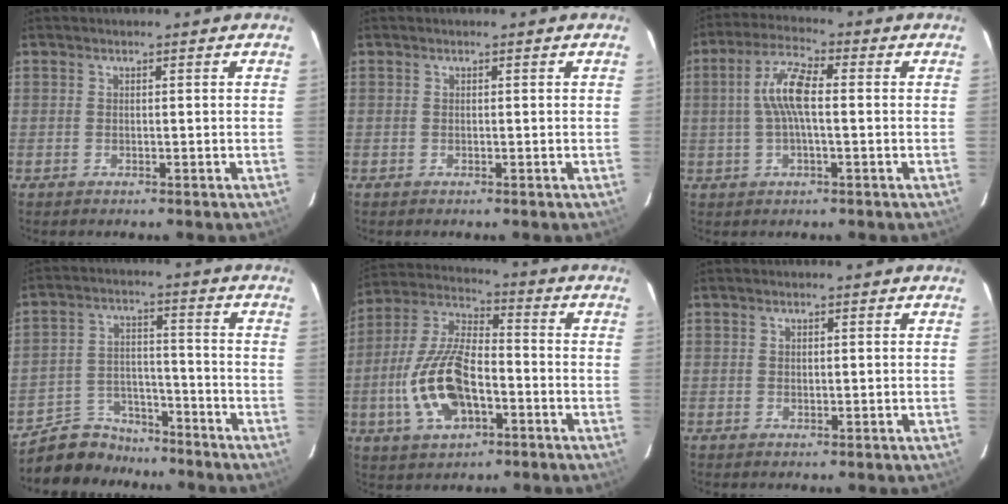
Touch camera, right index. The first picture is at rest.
{"total": 0.0}
{"total": 7.9, "force": [0.3, 2.0, 7.6], "torque": [-0.153, 0.013, 0.005]}
{"total": 9.8, "force": [-8.7, 4.4, 0.8], "torque": [-0.034, 0.029, -0.145]}
{"total": 15.9, "force": [-4.7, 7.6, 13.1], "torque": [-0.281, 0.003, -0.085]}
{"total": 0.7, "force": [0.2, 0.5, 0.4], "torque": [-0.007, 0.002, 0.005]}